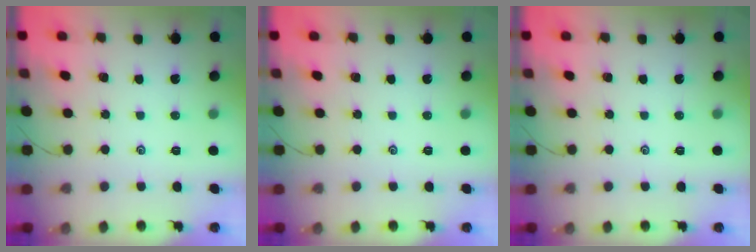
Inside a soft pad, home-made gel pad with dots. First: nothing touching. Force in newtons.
{"total": 0.0}
{"total": 0.0}